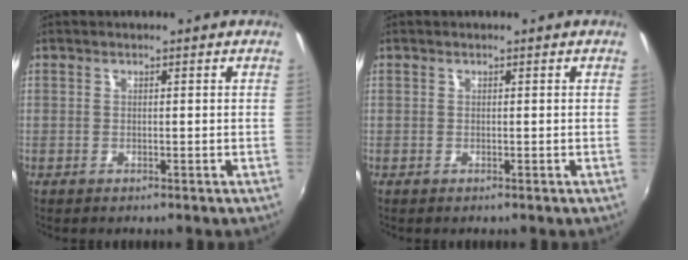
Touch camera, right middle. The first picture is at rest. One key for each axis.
{"total": 0.0}